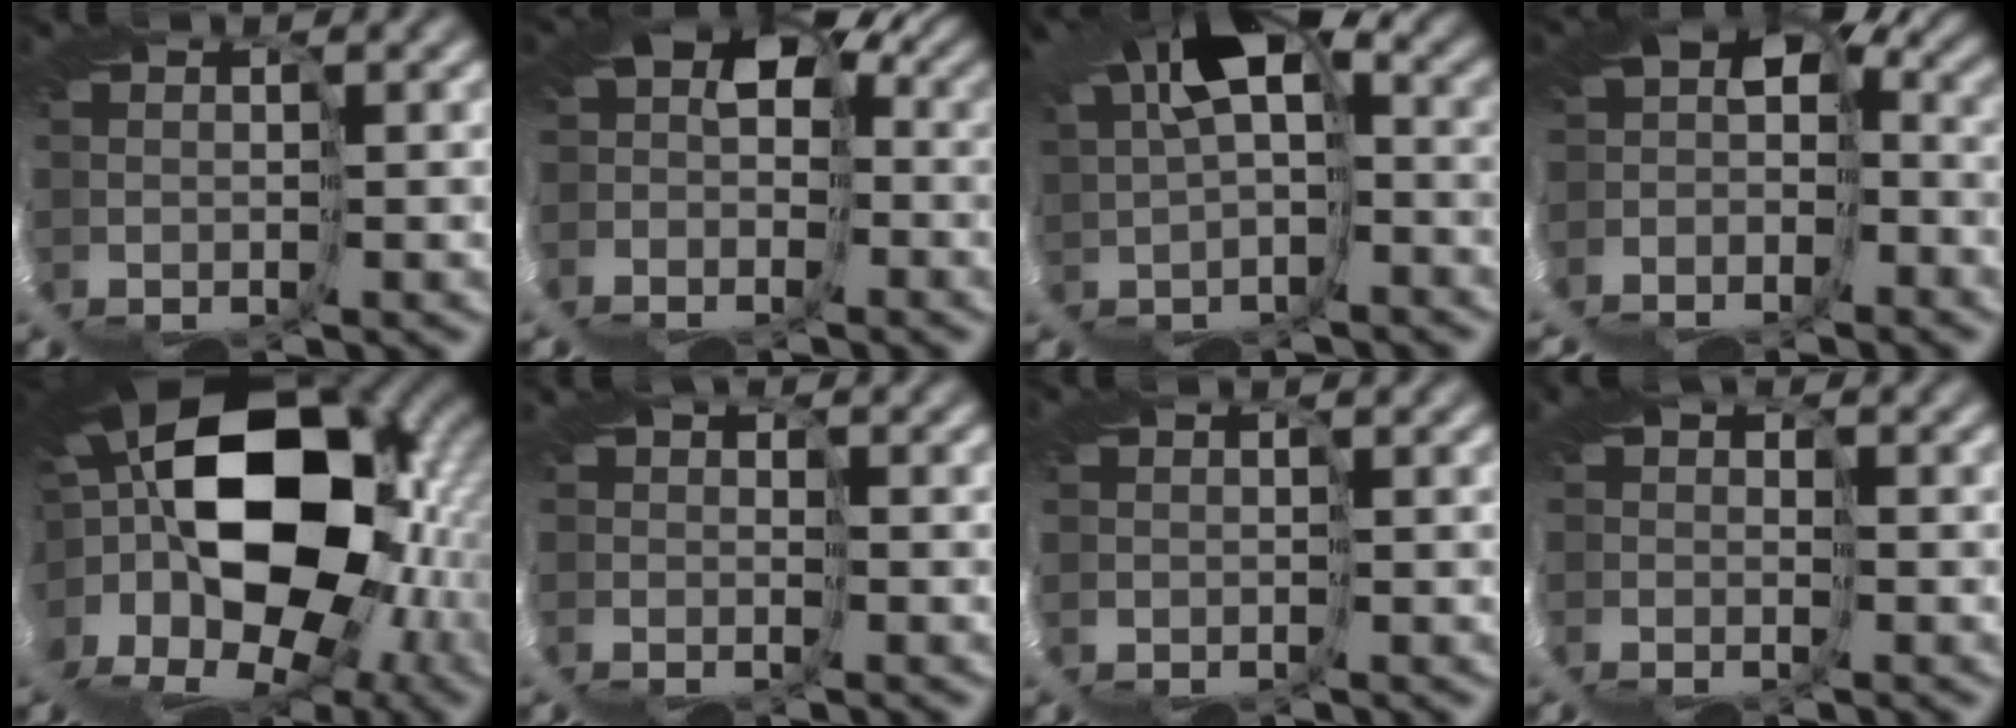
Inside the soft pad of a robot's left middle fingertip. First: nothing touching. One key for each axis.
{"total": 6.6, "fx": -2.3, "fy": 5.4, "fz": 3.1, "tx": -0.061, "ty": -0.010, "tz": -0.033}
{"total": 5.3, "fx": 1.7, "fy": 2.0, "fz": 4.6, "tx": -0.085, "ty": -0.008, "tz": 0.033}
{"total": 5.3, "fx": -4.2, "fy": 2.3, "fz": 2.2, "tx": -0.054, "ty": -0.018, "tz": -0.034}
{"total": 15.5, "fx": 1.8, "fy": 9.7, "fz": 11.9, "tx": -0.167, "ty": -0.029, "tz": 0.046}
{"total": 0.7, "fx": -0.6, "fy": 0.4, "fz": 0.1, "tx": 0.017, "ty": 0.004, "tz": -0.010}
{"total": 0.5, "fx": -0.1, "fy": 0.4, "fz": -0.2, "tx": 0.005, "ty": -0.006, "tz": 0.001}
{"total": 0.9, "fx": -0.7, "fy": 0.5, "fz": 0.4, "tx": 0.002, "ty": -0.001, "tz": -0.011}